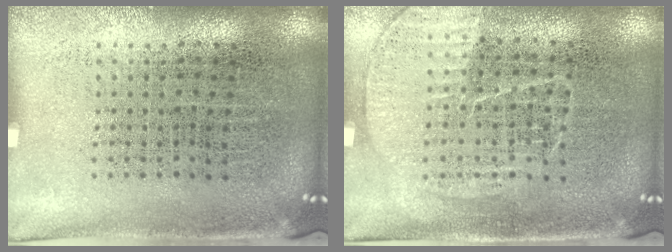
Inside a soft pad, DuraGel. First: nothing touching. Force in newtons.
{"total": 1.3, "press": 1.3, "slide": 0.3}